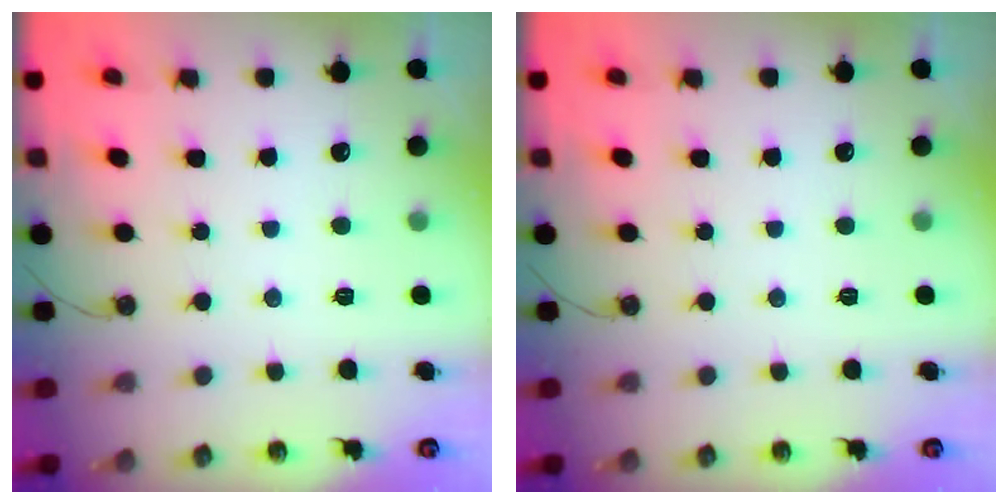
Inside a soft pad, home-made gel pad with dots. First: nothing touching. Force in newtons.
{"total": 0.0}